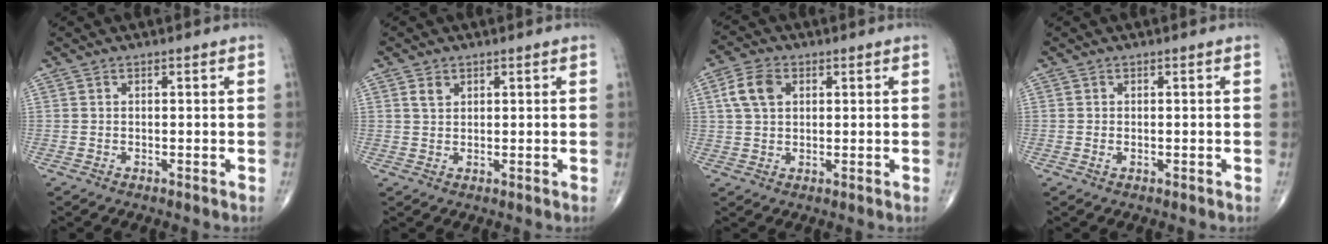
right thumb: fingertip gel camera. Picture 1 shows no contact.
{"total": 2.0, "force": [1.1, 1.4, 1.0], "torque": [-0.015, -0.002, 0.022]}
{"total": 6.5, "force": [1.9, 4.4, 4.4], "torque": [-0.086, 0.009, 0.034]}
{"total": 0.5, "force": [-0.1, 0.3, 0.4], "torque": [-0.011, 0.001, -0.001]}